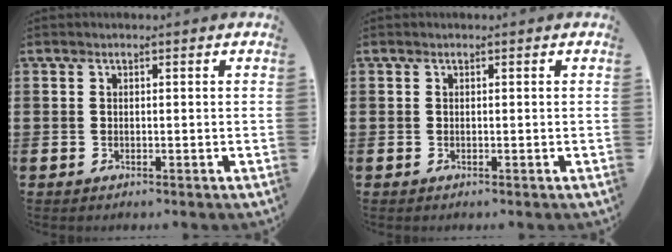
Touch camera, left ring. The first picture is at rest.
{"total": 0.0}